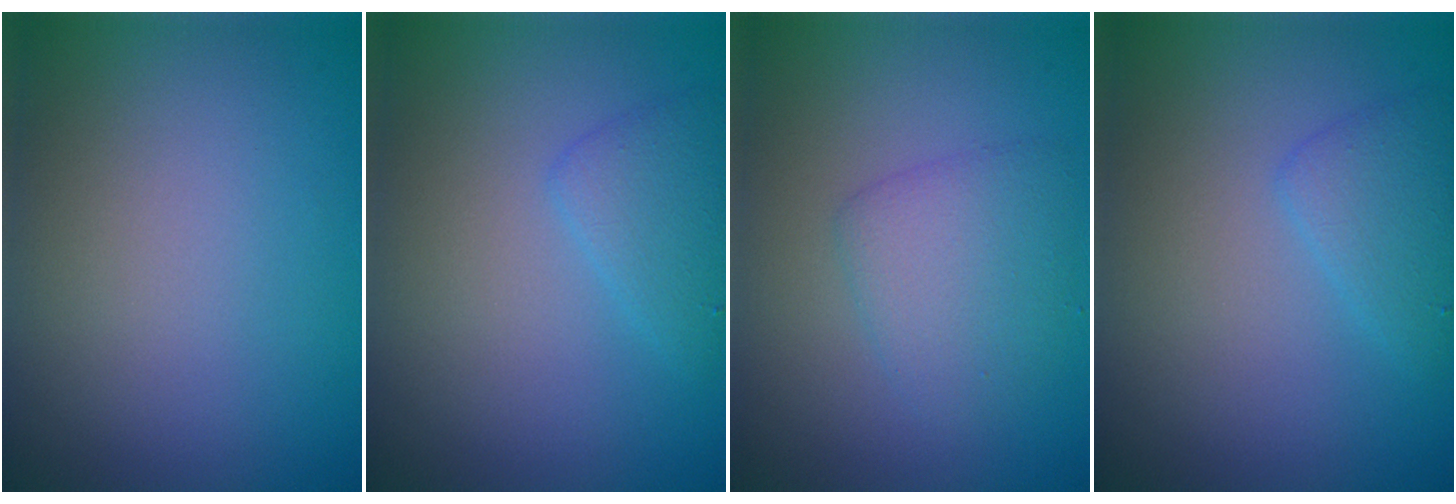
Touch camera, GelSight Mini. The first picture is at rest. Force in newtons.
{"total": 2.0, "press": 2.0, "slide": 0.1}
{"total": 2.9, "press": 2.9, "slide": 0.1}
{"total": 2.0, "press": 2.0, "slide": 0.1}